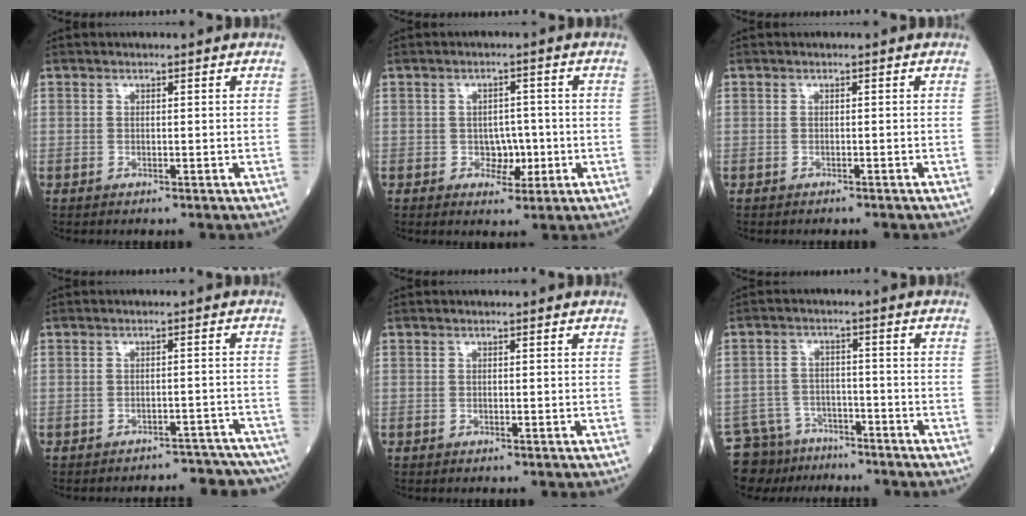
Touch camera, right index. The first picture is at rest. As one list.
[{"total": 3.7, "force": [-0.8, 2.5, 2.6], "torque": [-0.027, 0.005, -0.009]}, {"total": 1.1, "force": [-1.0, 0.1, 0.4], "torque": [-0.011, -0.003, -0.012]}, {"total": 11.0, "force": [-10.6, 2.6, 1.5], "torque": [-0.005, 0.016, -0.112]}, {"total": 0.0}, {"total": 8.9, "force": [-7.6, 4.5, 0.5], "torque": [-0.021, 0.017, -0.120]}]